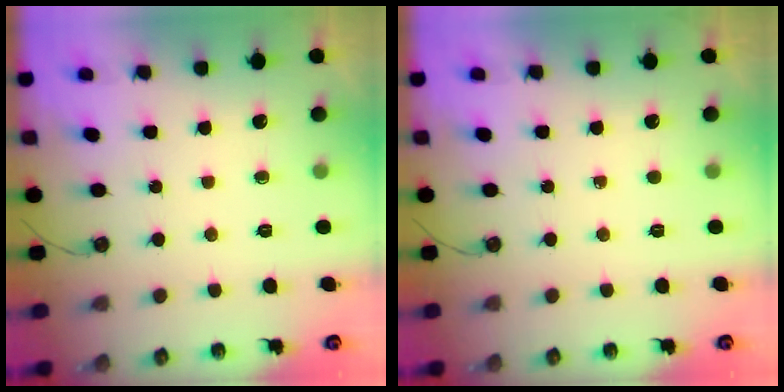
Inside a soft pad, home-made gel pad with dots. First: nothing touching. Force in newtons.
{"total": 0.0}